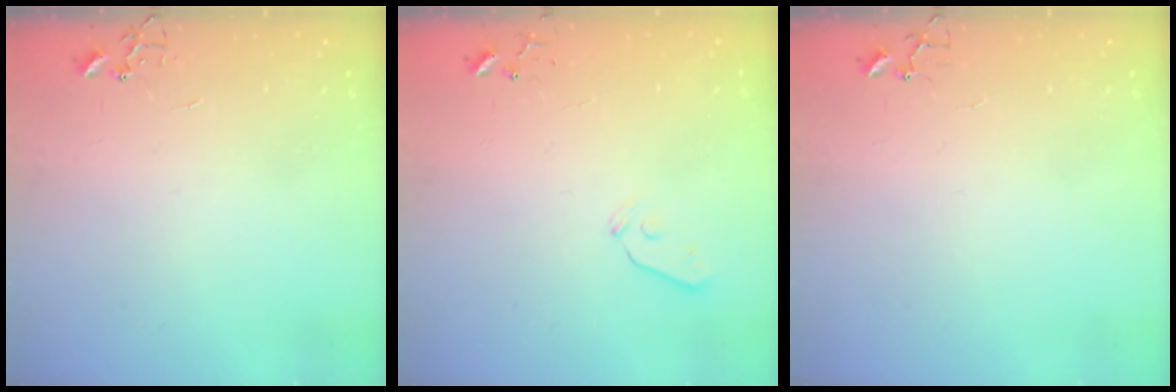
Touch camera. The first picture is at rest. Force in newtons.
{"total": 4.4, "press": 4.3, "slide": 0.6}
{"total": 3.8, "press": 3.7, "slide": 0.3}